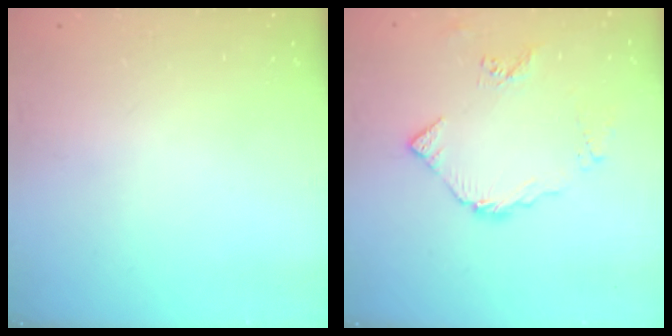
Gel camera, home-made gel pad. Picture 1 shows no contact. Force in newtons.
{"total": 7.9, "press": 7.8, "slide": 0.5}